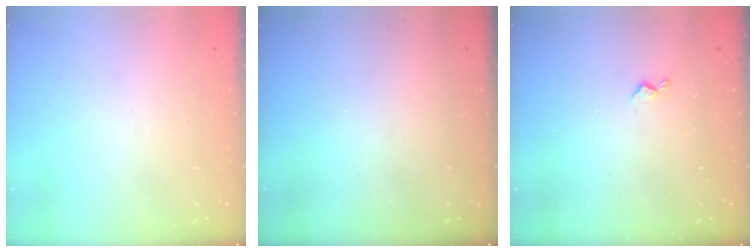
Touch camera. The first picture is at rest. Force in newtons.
{"total": 0.0}
{"total": 3.6, "press": 3.5, "slide": 0.6}